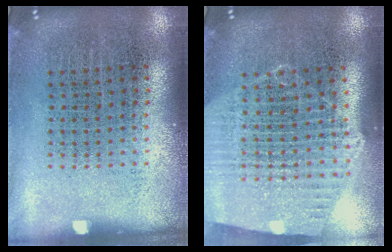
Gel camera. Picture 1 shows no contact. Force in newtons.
{"total": 1.8, "press": 1.7, "slide": 0.6}